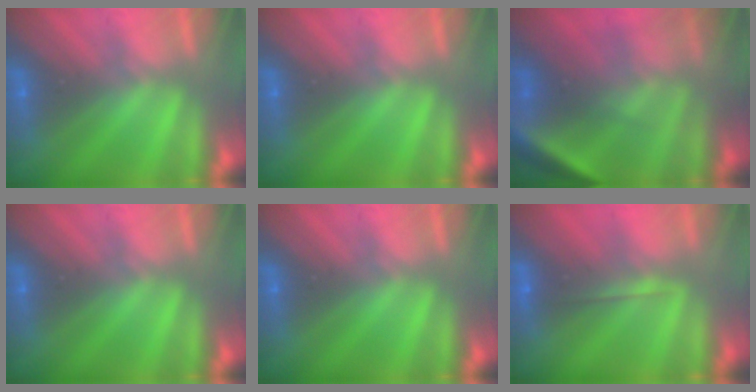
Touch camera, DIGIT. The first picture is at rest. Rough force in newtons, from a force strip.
{"total": 0.0}
{"total": 4.7}
{"total": 0.0}
{"total": 0.0}
{"total": 1.8}